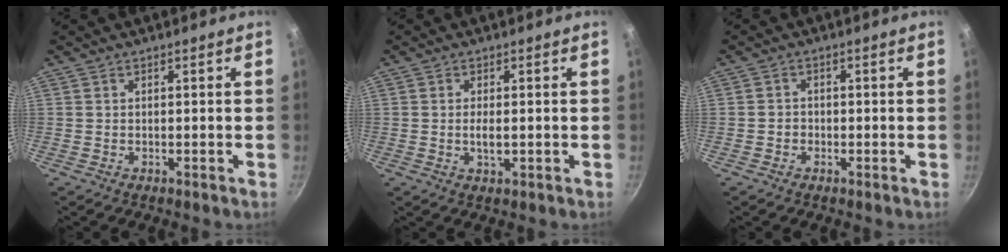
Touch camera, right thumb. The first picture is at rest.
{"total": 2.5, "force": [-0.2, 0.9, 2.3], "torque": [-0.047, -0.004, -0.004]}
{"total": 1.7, "force": [-0.7, 1.5, 0.4], "torque": [0.003, 0.006, -0.013]}